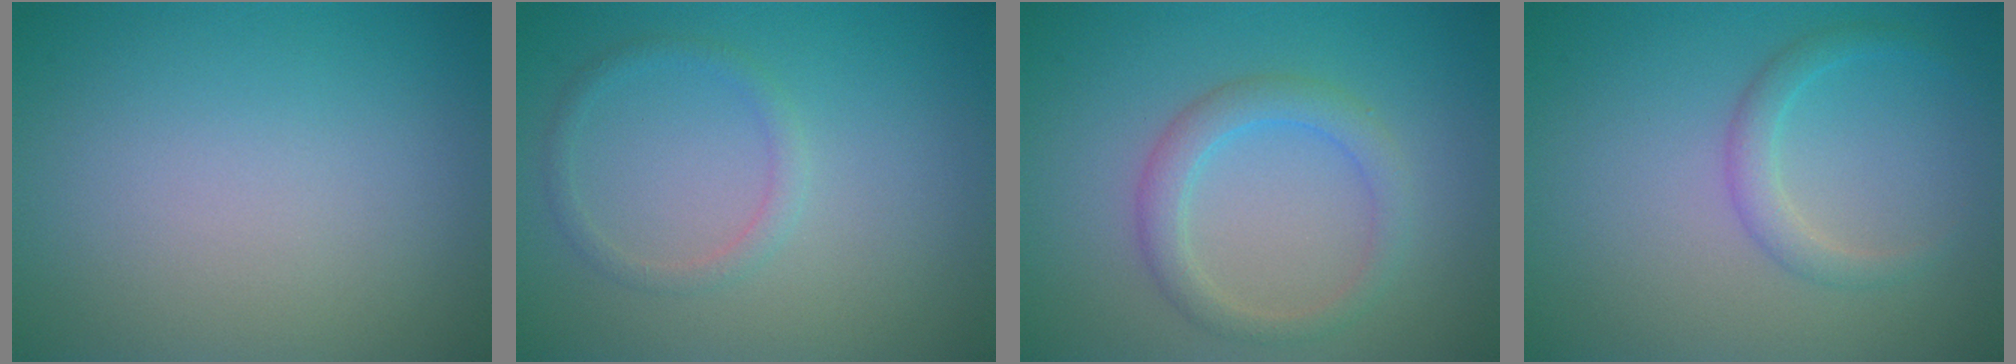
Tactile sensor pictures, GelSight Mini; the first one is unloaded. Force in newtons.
{"total": 1.3, "press": 1.3, "slide": 0.0}
{"total": 2.7, "press": 2.7, "slide": 0.1}
{"total": 1.8, "press": 1.8, "slide": 0.0}